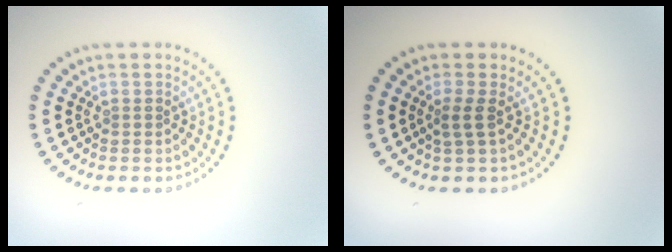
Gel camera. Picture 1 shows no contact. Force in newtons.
{"total": 1.7, "press": 1.1, "slide": 1.3}